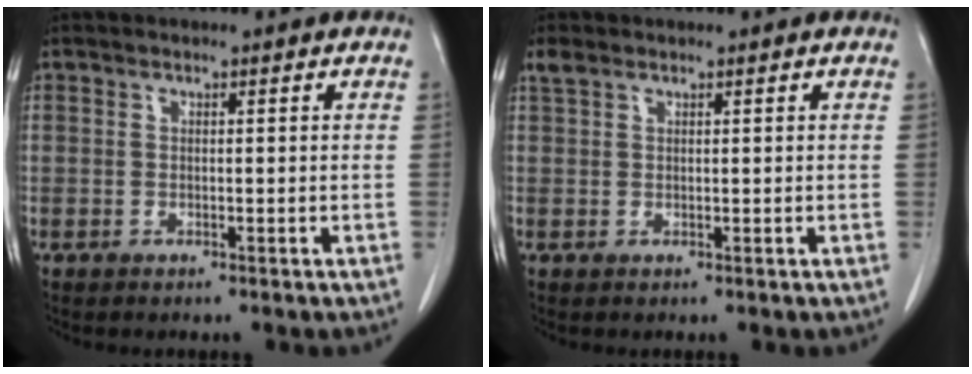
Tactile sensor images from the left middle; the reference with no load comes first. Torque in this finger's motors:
{"motor_torque": [-0.07, 0.02, 0.13, 0.00]}